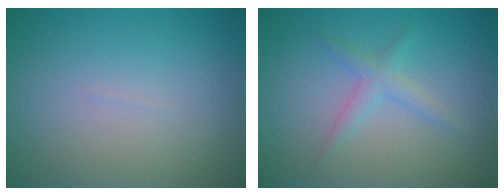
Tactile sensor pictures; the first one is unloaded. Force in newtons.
{"total": 1.8, "press": 1.8, "slide": 0.1}